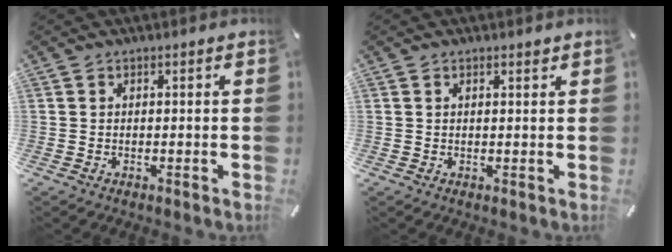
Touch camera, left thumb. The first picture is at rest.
{"total": 1.1, "force": [0.6, 0.4, 0.8], "torque": [-0.017, 0.001, 0.010]}